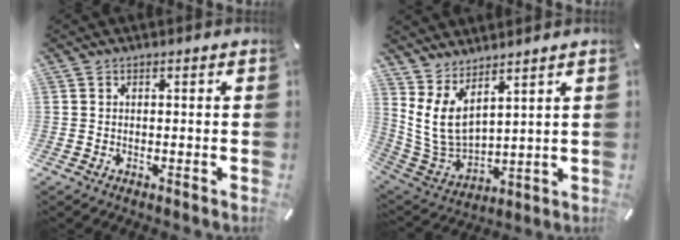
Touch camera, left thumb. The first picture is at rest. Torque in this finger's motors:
{"motor_torque": [0.82, -0.16, 1.26, -0.94, 0.15]}